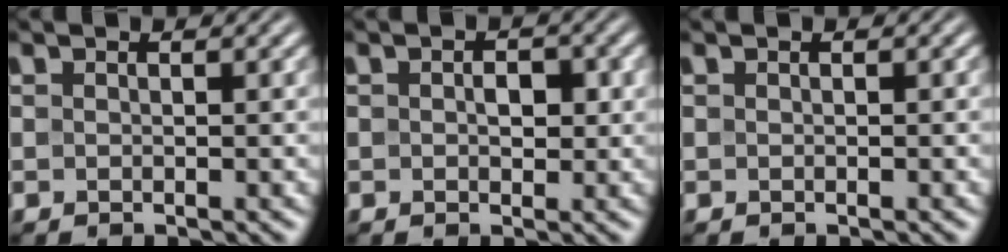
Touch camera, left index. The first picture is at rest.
{"total": 2.0, "force": [0.2, 1.3, 1.5], "torque": [-0.022, 0.000, 0.001]}
{"total": 0.0}